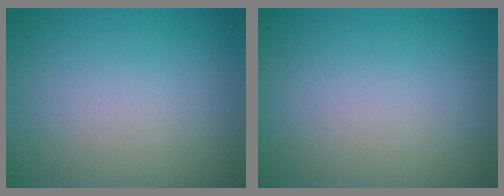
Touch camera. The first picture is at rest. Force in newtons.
{"total": 0.0}